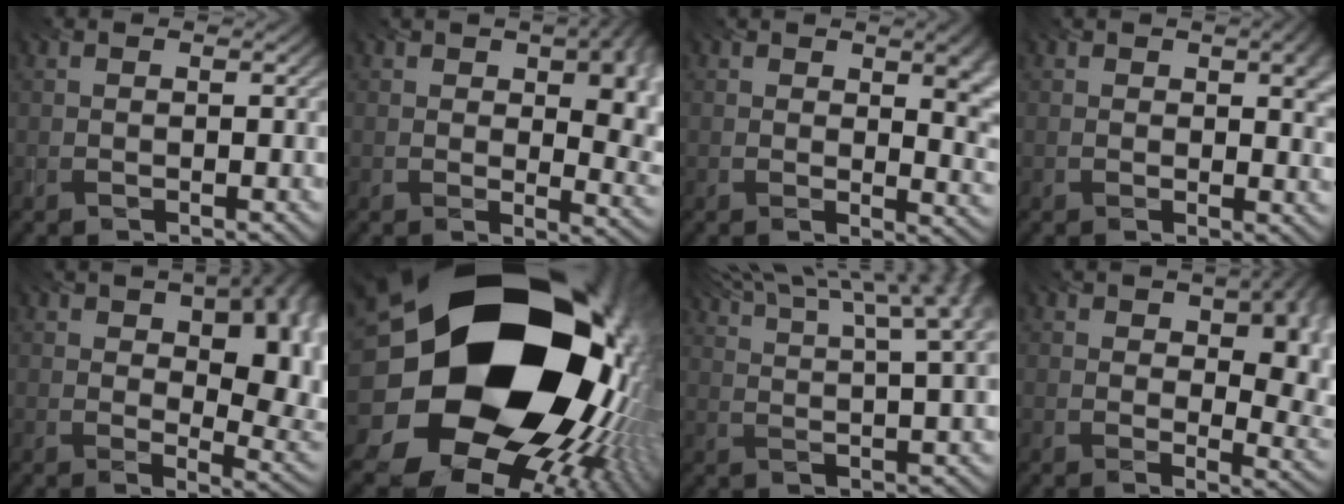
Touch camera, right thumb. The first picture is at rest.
{"total": 11.5, "force": [2.4, 6.9, 8.9], "torque": [-0.115, -0.025, 0.056]}
{"total": 7.7, "force": [2.2, 4.6, 5.8], "torque": [-0.071, -0.024, 0.050]}
{"total": 4.9, "force": [1.5, 3.0, 3.6], "torque": [-0.053, -0.015, 0.031]}
{"total": 14.6, "force": [3.3, 8.2, 11.6], "torque": [-0.136, -0.018, 0.067]}
{"total": 25.9, "force": [1.5, 21.5, 14.3], "torque": [-0.291, -0.058, 0.005]}
{"total": 14.4, "force": [9.6, 3.4, 10.3], "torque": [-0.157, 0.035, 0.118]}
{"total": 11.8, "force": [2.6, 7.0, 9.1], "torque": [-0.123, -0.022, 0.058]}